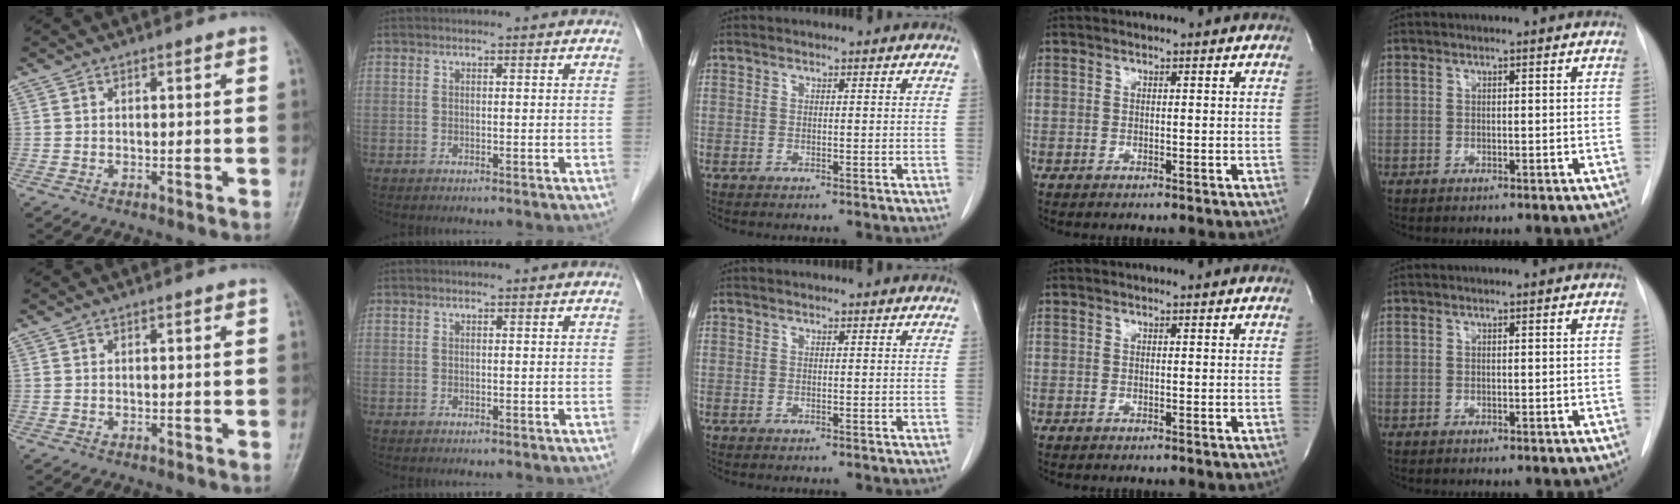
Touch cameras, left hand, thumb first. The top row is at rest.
{}